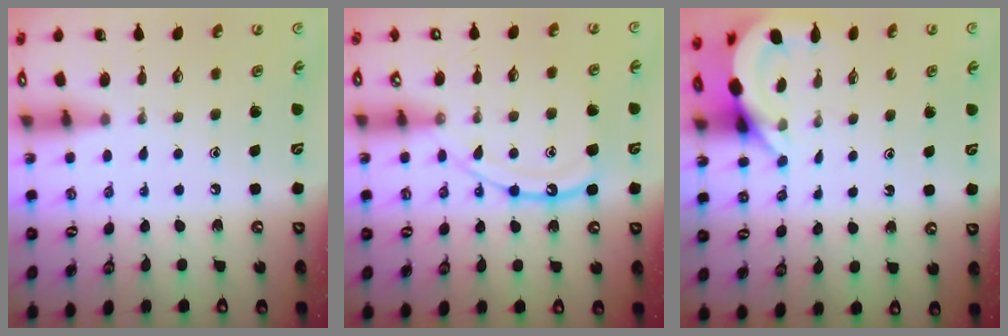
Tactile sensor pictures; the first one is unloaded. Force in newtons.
{"total": 12.8, "press": 12.7, "slide": 1.3}
{"total": 4.7, "press": 4.7, "slide": 0.2}